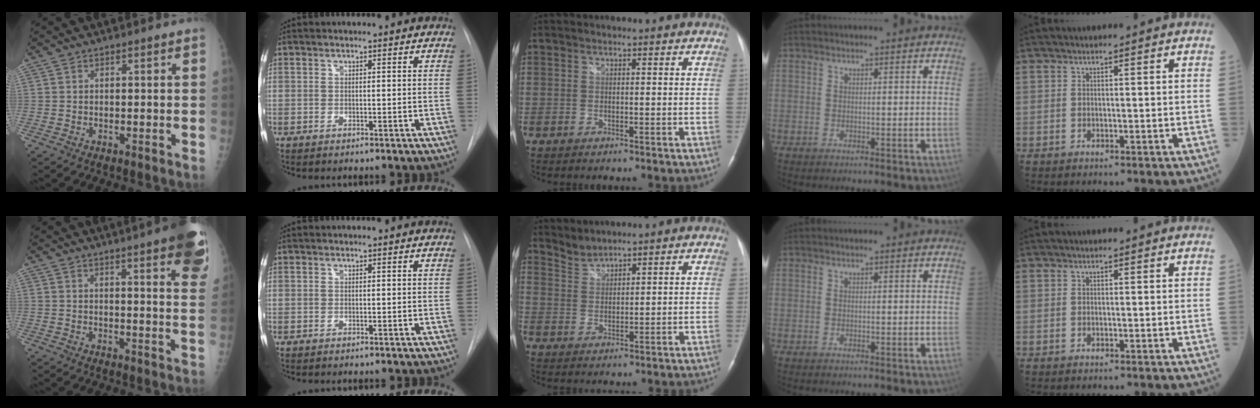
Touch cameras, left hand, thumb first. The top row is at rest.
{"thumb": {"total": 15.5, "force": [9.3, 2.5, 12.1], "torque": [-0.133, -0.031, 0.096]}, "middle": {"total": 2.7, "force": [2.7, -0.1, -0.4], "torque": [0.005, 0.002, 0.060]}}